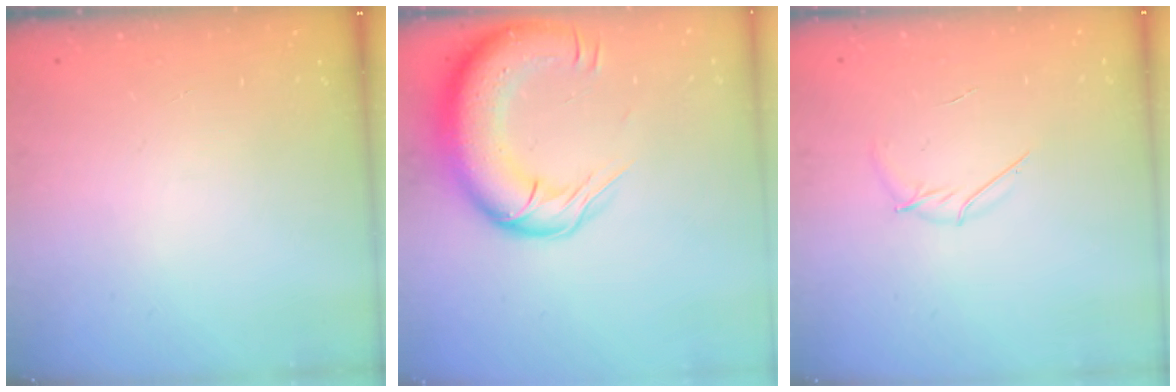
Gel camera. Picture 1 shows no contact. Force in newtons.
{"total": 19.7, "press": 19.1, "slide": 4.6}
{"total": 5.0, "press": 4.9, "slide": 1.3}